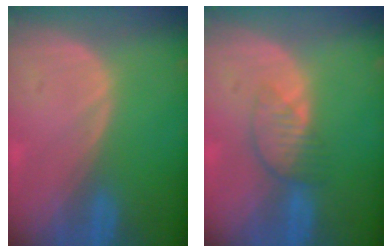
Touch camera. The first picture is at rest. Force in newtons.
{"total": 4.0, "press": 3.5, "slide": 1.8}